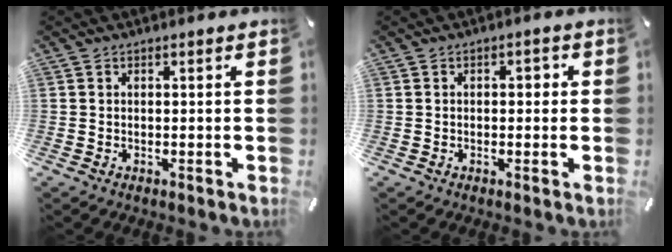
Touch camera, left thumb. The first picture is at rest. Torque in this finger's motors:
{"motor_torque": [0.18, 0.44, -0.01, -0.18, 0.04]}